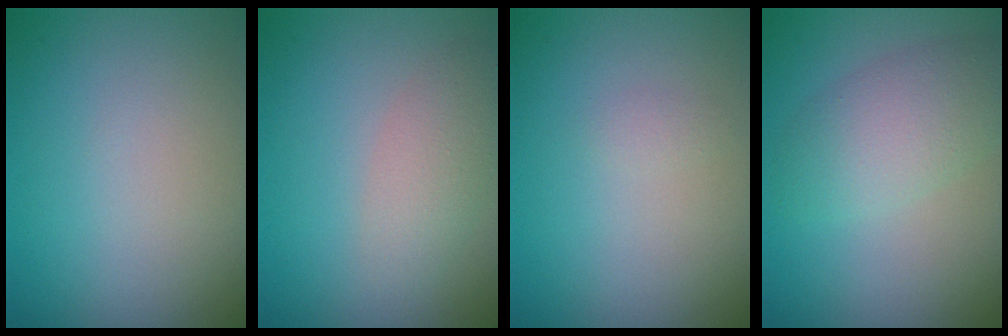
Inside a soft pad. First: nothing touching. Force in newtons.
{"total": 2.5, "press": 2.5, "slide": 0.1}
{"total": 0.5, "press": 0.5, "slide": 0.1}
{"total": 4.1, "press": 4.1, "slide": 0.1}